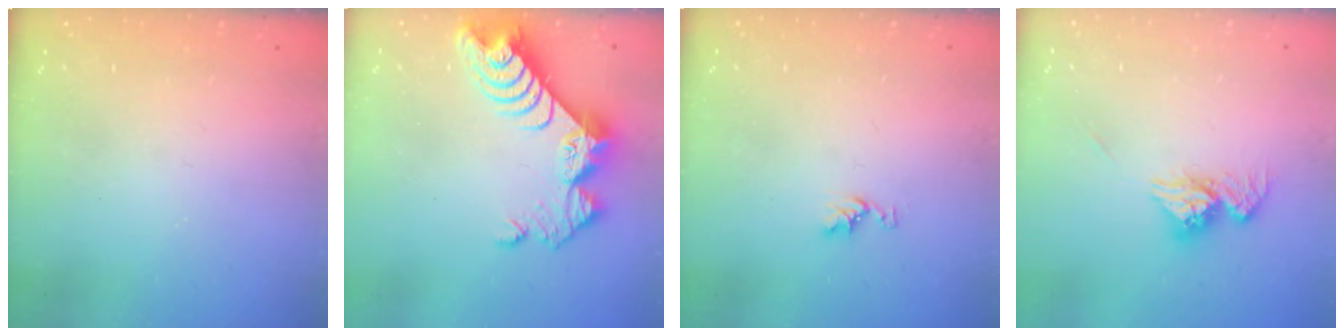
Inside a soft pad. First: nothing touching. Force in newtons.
{"total": 12.7, "press": 12.7, "slide": 0.8}
{"total": 3.9, "press": 3.9, "slide": 0.5}
{"total": 10.5, "press": 10.5, "slide": 0.5}